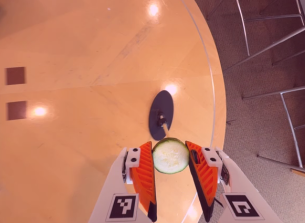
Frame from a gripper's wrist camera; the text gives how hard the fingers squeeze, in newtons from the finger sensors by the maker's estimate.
{"total": 10.5, "left": 10.4, "right": 10.6}